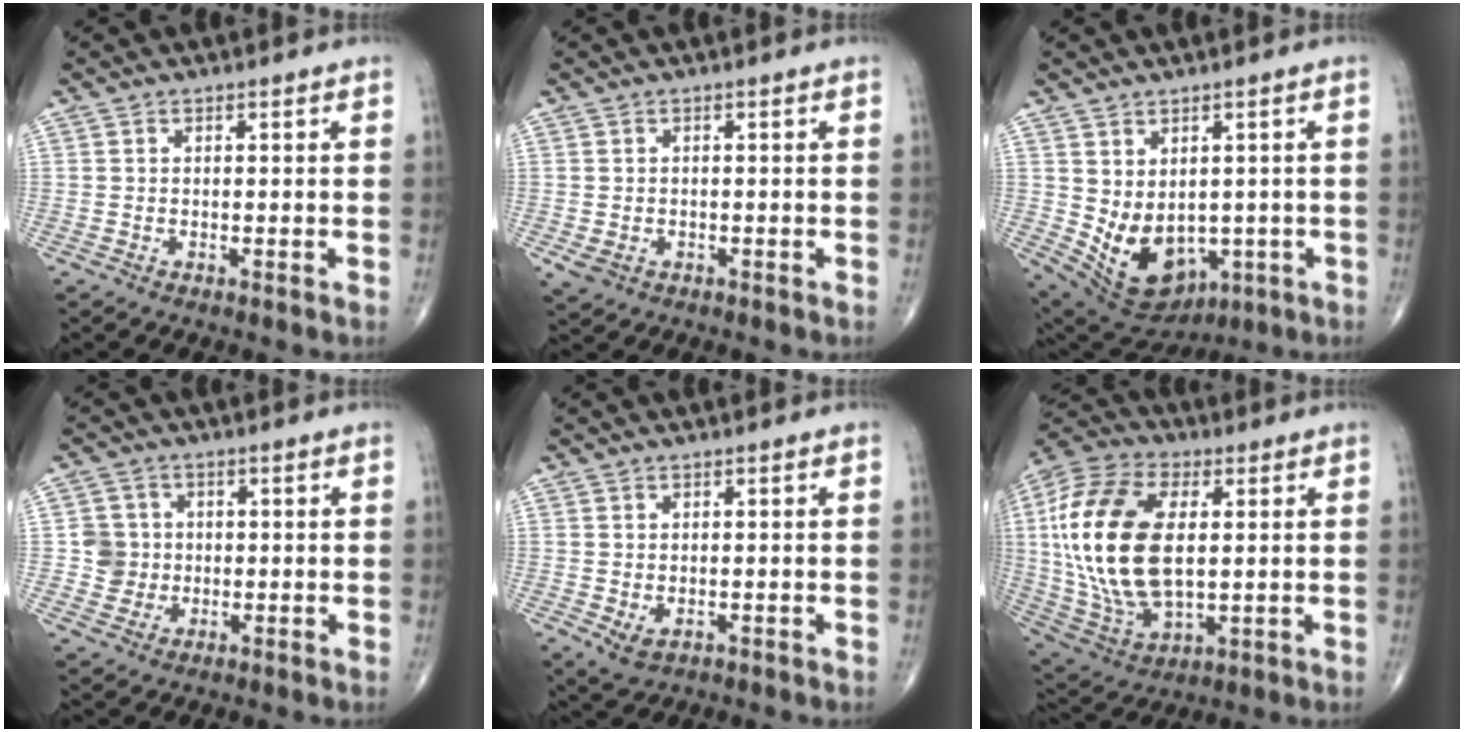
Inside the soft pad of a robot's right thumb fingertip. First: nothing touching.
{"total": 2.5, "force": [-0.8, 2.0, 1.3], "torque": [-0.023, -0.002, -0.004]}
{"total": 12.1, "force": [-1.4, 8.6, 8.4], "torque": [-0.118, -0.003, 0.013]}
{"total": 4.8, "force": [-0.1, 4.8, 0.7], "torque": [0.019, 0.008, -0.005]}
{"total": 3.0, "force": [-0.7, 2.0, 2.1], "torque": [-0.032, -0.006, -0.002]}
{"total": 24.6, "force": [2.7, 13.4, 20.4], "torque": [-0.421, -0.011, 0.048]}